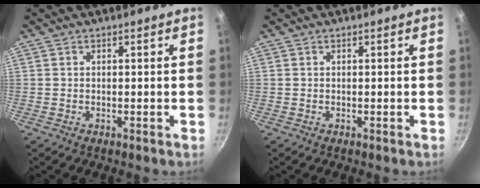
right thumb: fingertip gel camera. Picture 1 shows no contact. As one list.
[{"total": 0.0}]